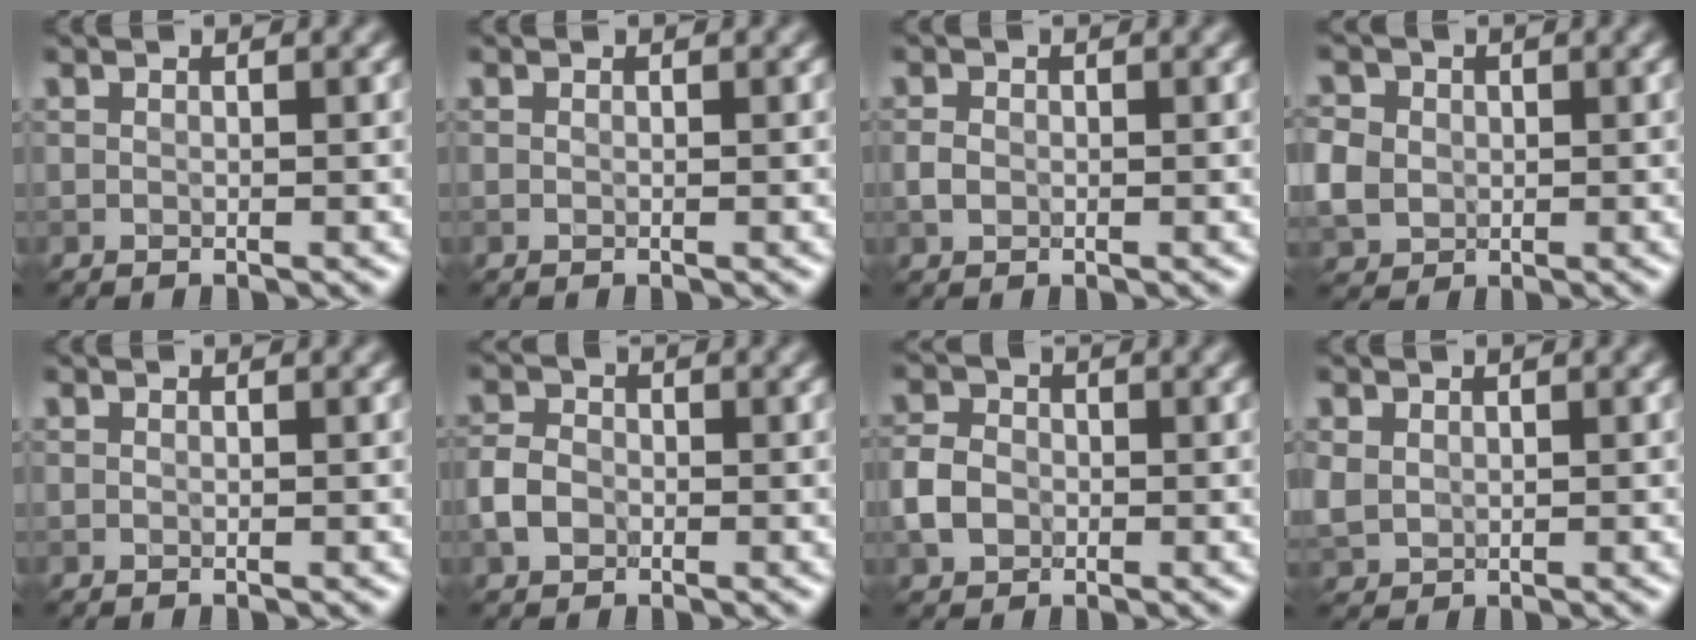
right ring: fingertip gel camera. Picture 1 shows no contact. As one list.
[{"total": 0.0}, {"total": 1.0, "force": [-0.4, 0.8, 0.5], "torque": [-0.008, -0.003, -0.008]}, {"total": 4.4, "force": [0.2, 4.0, 1.9], "torque": [-0.055, 0.017, 0.000]}, {"total": 0.0}, {"total": 2.5, "force": [-1.1, 2.0, 1.2], "torque": [-0.022, -0.001, -0.025]}, {"total": 2.9, "force": [-1.0, 2.4, 1.4], "torque": [-0.026, 0.000, -0.023]}, {"total": 1.7, "force": [0.4, 1.5, 0.8], "torque": [-0.022, -0.002, 0.014]}]